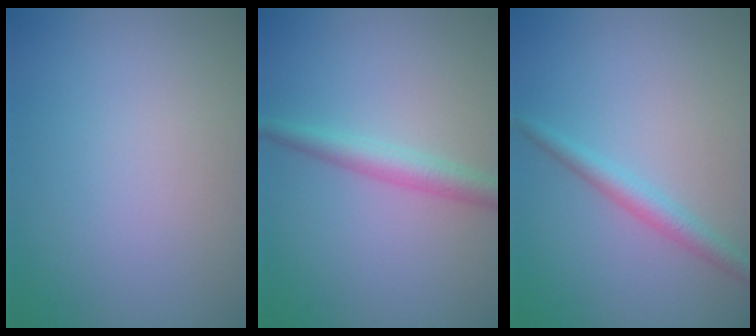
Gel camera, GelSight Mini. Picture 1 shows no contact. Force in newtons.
{"total": 2.6, "press": 2.6, "slide": 0.0}
{"total": 2.1, "press": 2.1, "slide": 0.0}